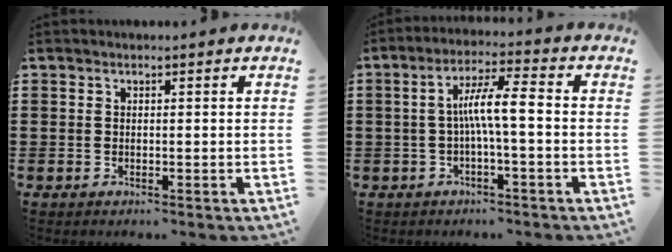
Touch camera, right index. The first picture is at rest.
{"total": 6.5, "force": [-0.6, 0.9, 6.4], "torque": [-0.125, 0.003, -0.017]}